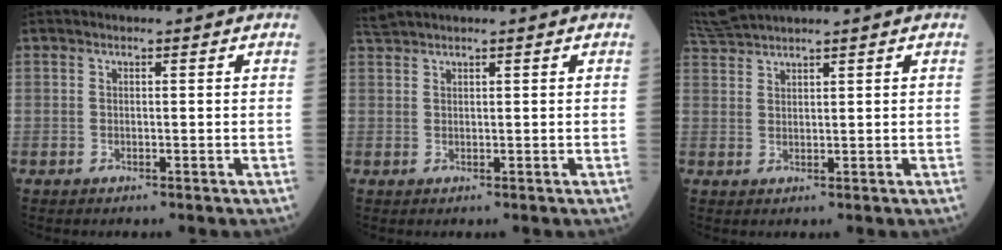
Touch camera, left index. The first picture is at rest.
{"total": 1.7, "force": [1.6, -0.4, 0.4], "torque": [-0.013, 0.018, 0.040]}
{"total": 4.2, "force": [4.0, -0.8, 1.1], "torque": [-0.038, 0.019, 0.088]}